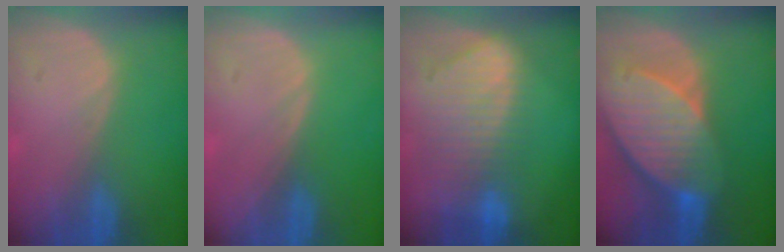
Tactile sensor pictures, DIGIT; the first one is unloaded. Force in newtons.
{"total": 0.0}
{"total": 9.2, "press": 8.1, "slide": 4.3}
{"total": 10.7, "press": 9.4, "slide": 5.1}